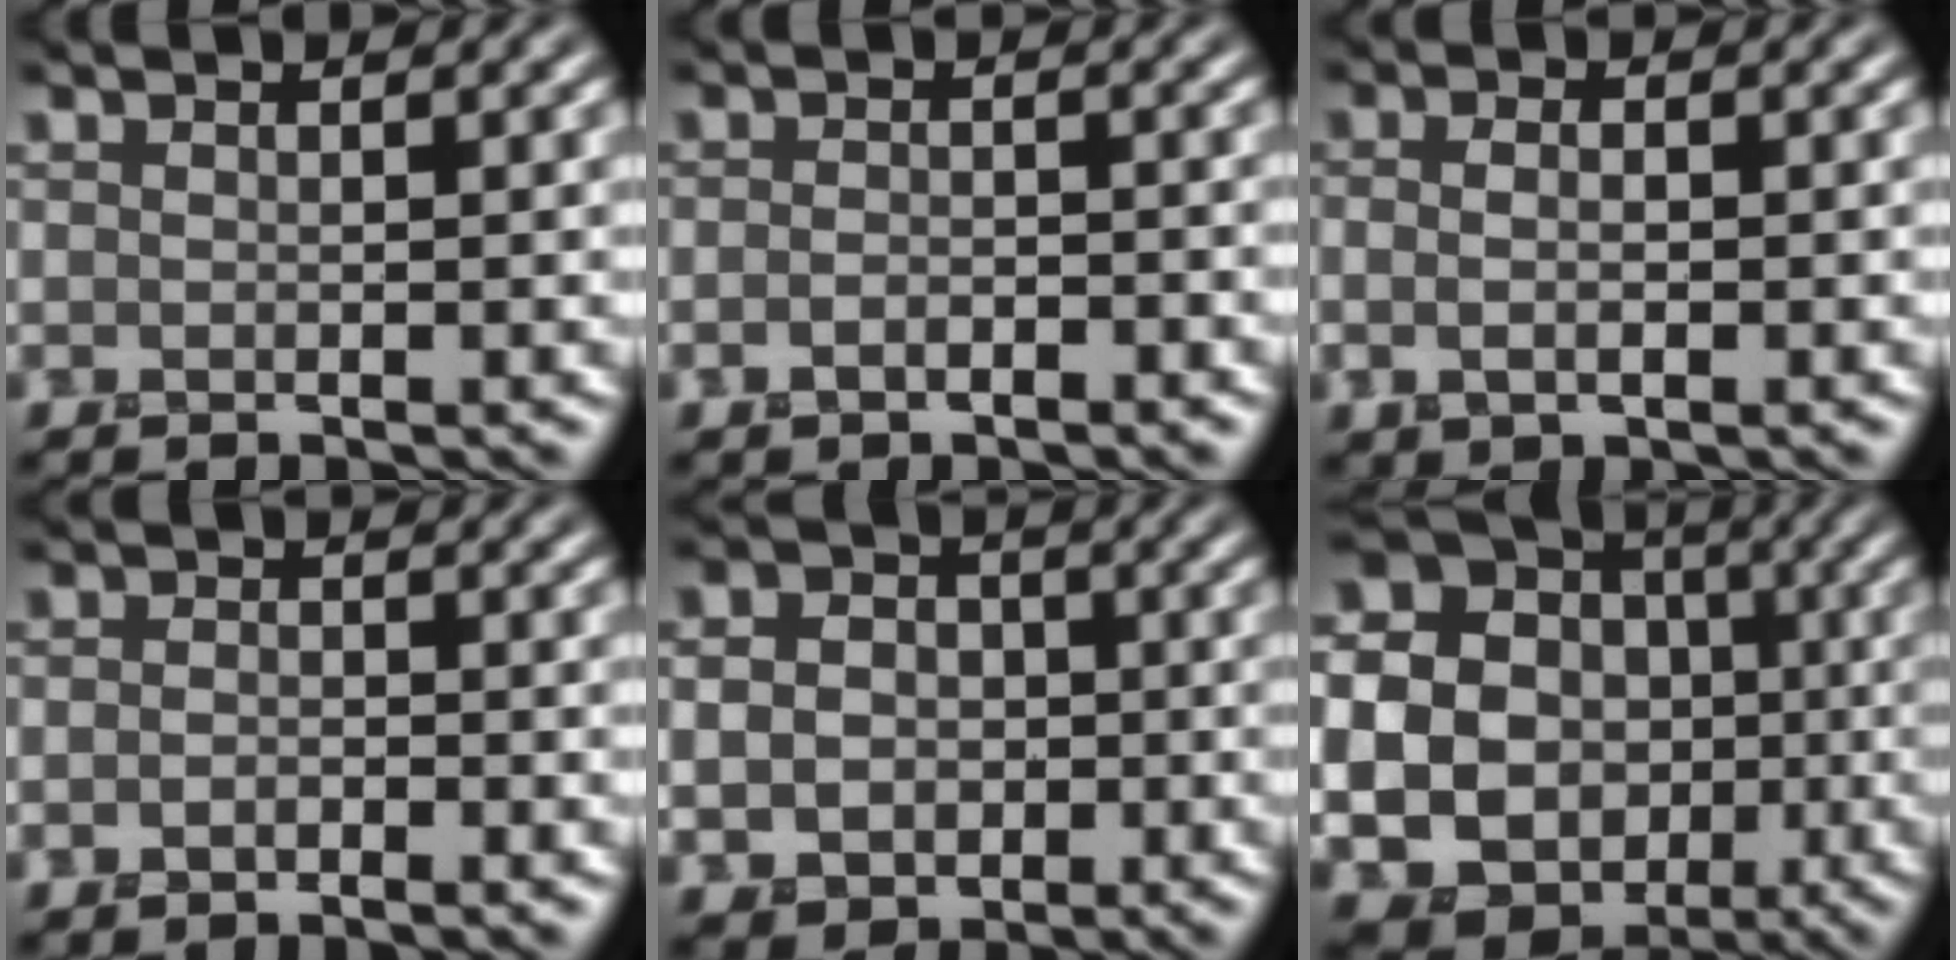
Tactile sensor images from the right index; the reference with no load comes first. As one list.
[{"total": 1.6, "force": [-0.8, 0.7, 1.2], "torque": [-0.023, -0.001, -0.018]}, {"total": 2.1, "force": [-0.2, 1.0, 1.8], "torque": [-0.038, -0.002, -0.006]}, {"total": 1.9, "force": [-0.8, 1.2, 1.3], "torque": [-0.017, 0.001, -0.015]}, {"total": 5.4, "force": [-0.6, 4.5, 2.8], "torque": [-0.045, -0.010, -0.016]}, {"total": 27.9, "force": [-3.4, 26.3, 8.7], "torque": [-0.171, -0.005, -0.072]}]